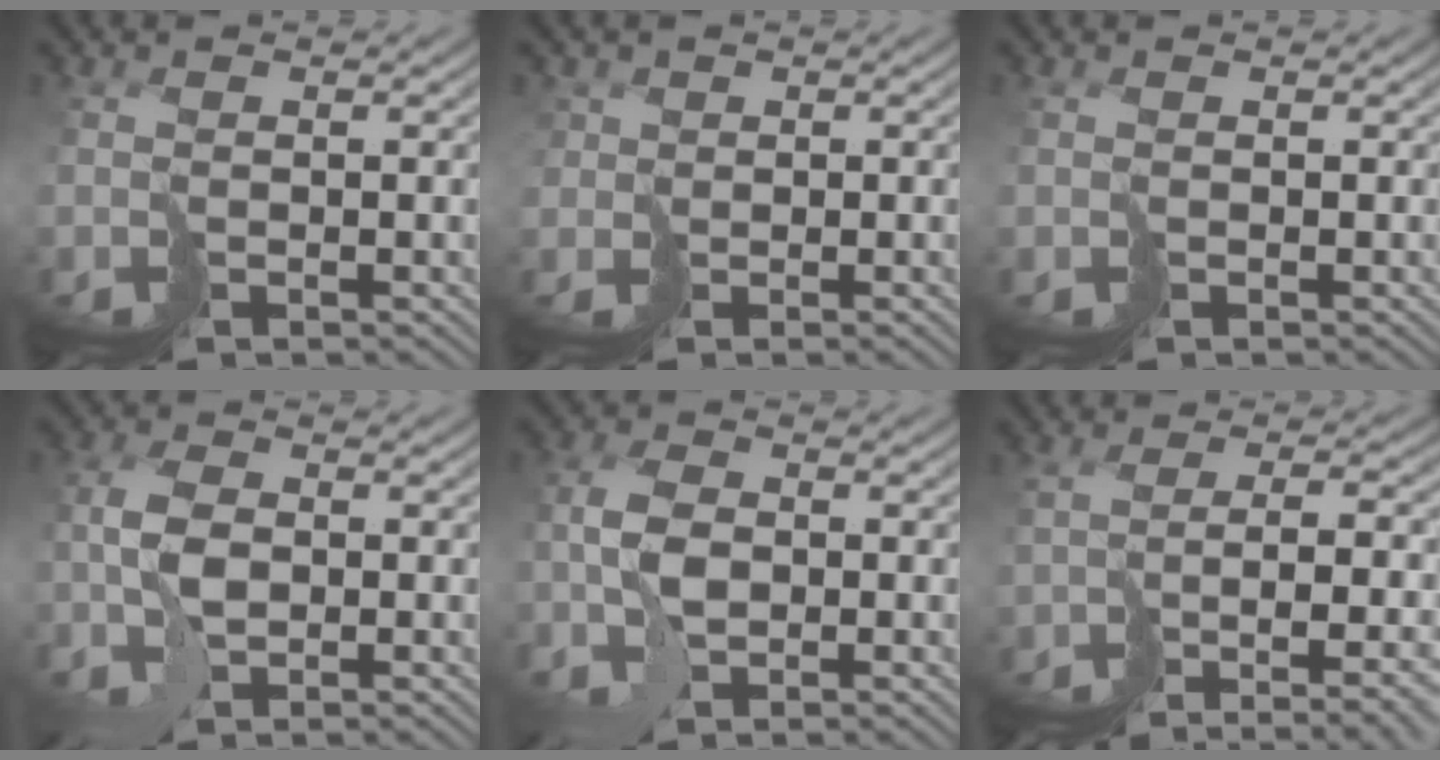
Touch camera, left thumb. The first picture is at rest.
{"total": 1.9, "force": [0.5, 1.9, 0.0], "torque": [-0.007, 0.003, -0.002]}
{"total": 0.0}
{"total": 4.7, "force": [-0.9, 2.4, 3.9], "torque": [-0.088, 0.007, -0.025]}
{"total": 4.7, "force": [-1.1, 2.6, 3.8], "torque": [-0.085, 0.006, -0.030]}
{"total": 10.2, "force": [-4.9, 2.8, 8.5], "torque": [-0.135, -0.023, -0.050]}